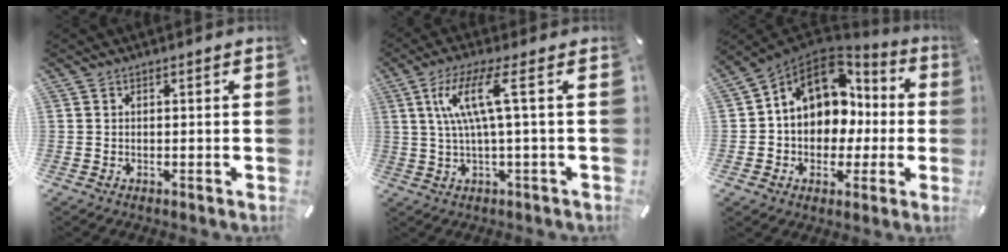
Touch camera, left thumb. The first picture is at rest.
{"total": 10.8, "force": [2.6, 1.6, 10.4], "torque": [-0.205, 0.002, 0.040]}
{"total": 13.0, "force": [3.0, 11.1, 6.0], "torque": [-0.128, -0.013, 0.060]}